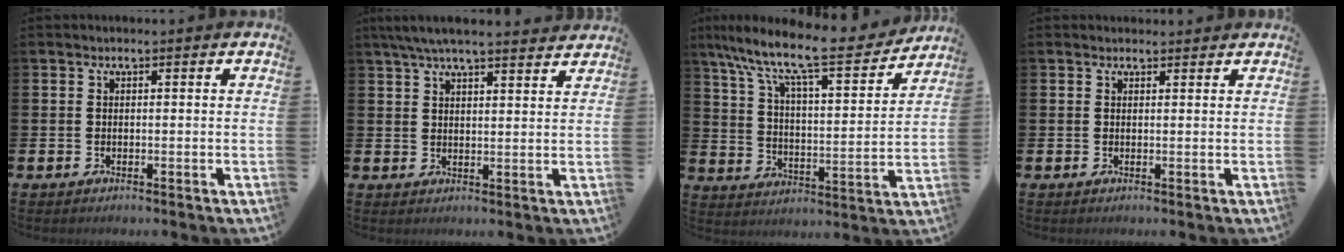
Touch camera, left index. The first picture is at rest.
{"total": 5.8, "force": [5.3, 0.5, 2.2], "torque": [-0.047, -0.017, 0.096]}
{"total": 10.9, "force": [9.4, 1.9, 5.2], "torque": [-0.121, -0.069, 0.150]}
{"total": 1.0, "force": [0.9, 0.3, 0.1], "torque": [0.020, -0.005, 0.012]}